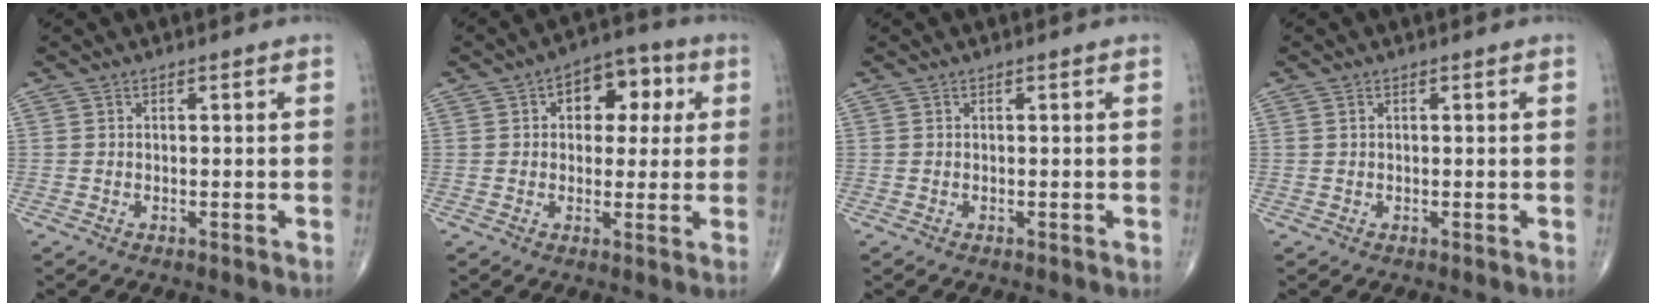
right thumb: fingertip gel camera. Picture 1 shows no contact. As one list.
[{"total": 9.7, "force": [2.7, 6.3, 6.9], "torque": [-0.047, 0.013, 0.030]}, {"total": 0.0}, {"total": 0.5, "force": [0.2, 0.3, 0.4], "torque": [-0.008, 0.004, 0.005]}]